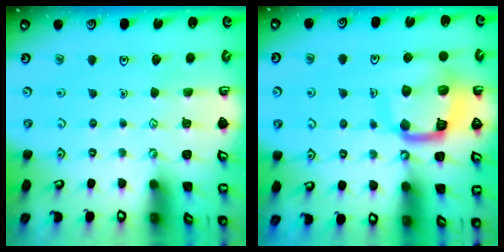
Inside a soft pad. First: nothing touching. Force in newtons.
{"total": 13.4, "press": 13.3, "slide": 1.6}